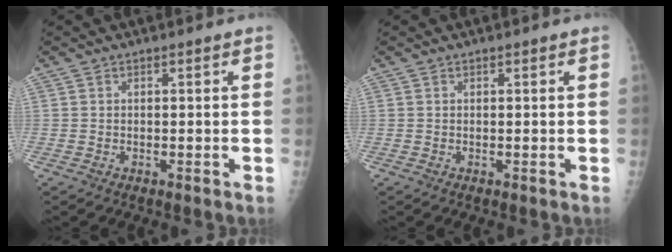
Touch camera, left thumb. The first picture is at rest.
{"total": 0.0}